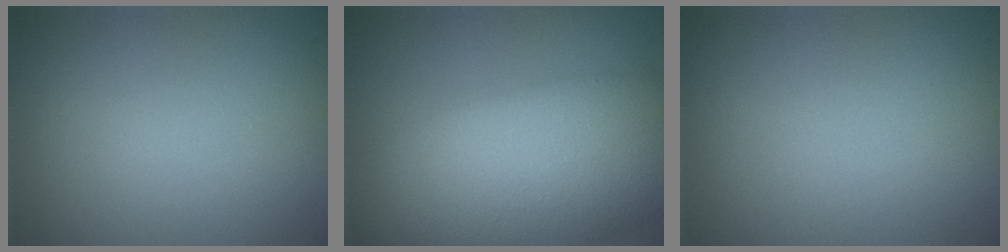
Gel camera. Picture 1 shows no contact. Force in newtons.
{"total": 12.0, "press": 12.0, "slide": 0.6}
{"total": 0.0}